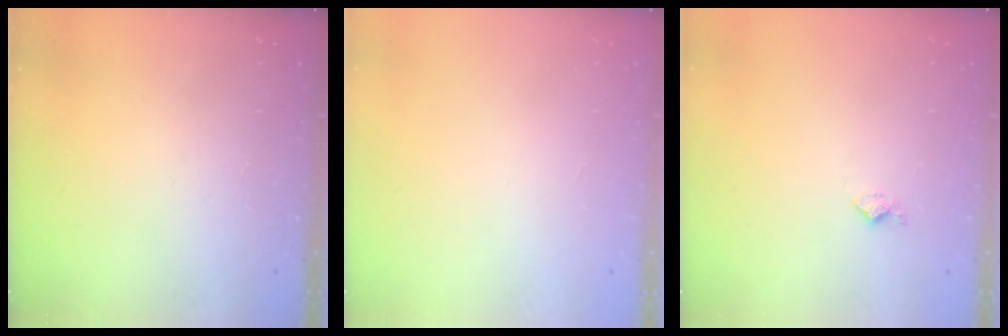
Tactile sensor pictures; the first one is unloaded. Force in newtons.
{"total": 0.0}
{"total": 3.6, "press": 3.5, "slide": 0.4}